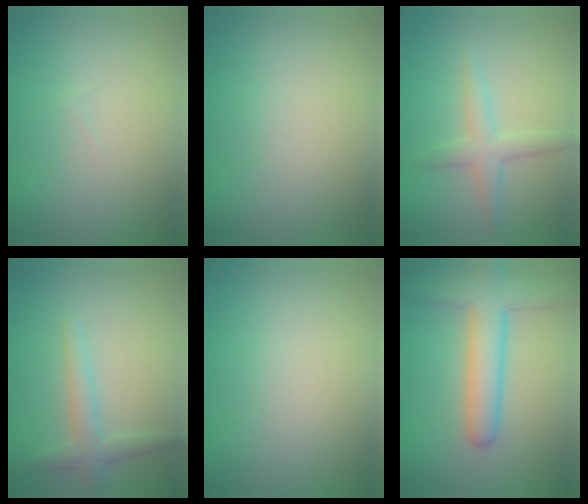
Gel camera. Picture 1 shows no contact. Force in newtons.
{"total": 0.0}
{"total": 2.4, "press": 2.4, "slide": 0.0}
{"total": 2.2, "press": 2.2, "slide": 0.1}
{"total": 0.0}
{"total": 5.8, "press": 5.8, "slide": 0.3}